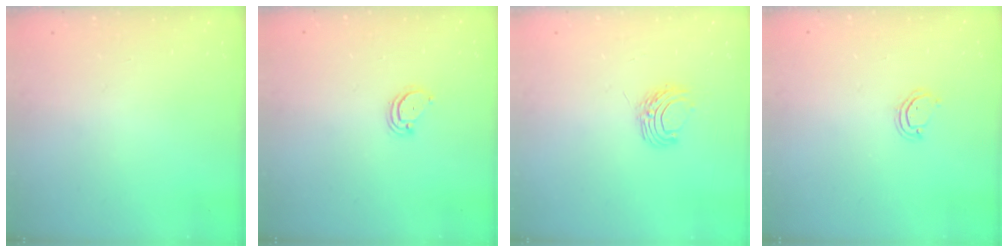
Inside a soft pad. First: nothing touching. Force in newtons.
{"total": 3.0, "press": 3.0, "slide": 0.2}
{"total": 6.9, "press": 6.9, "slide": 0.6}
{"total": 4.0, "press": 4.0, "slide": 0.3}